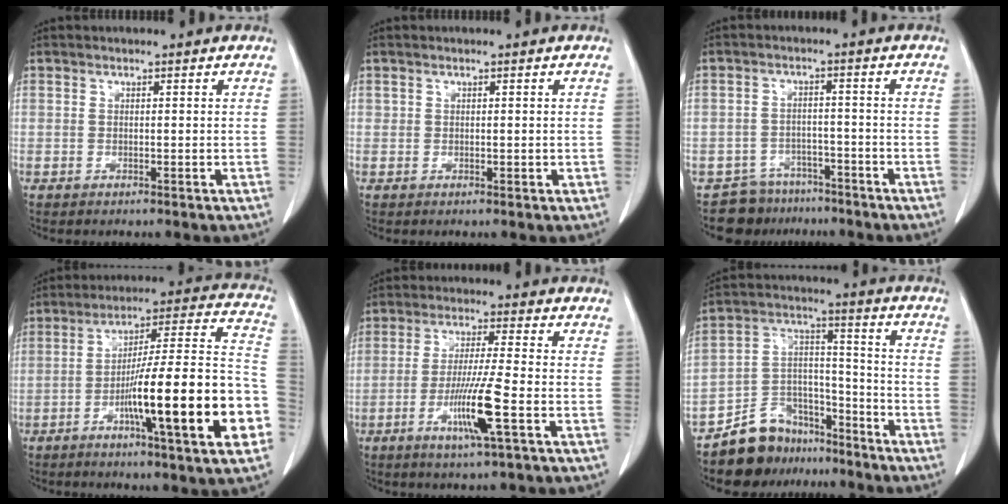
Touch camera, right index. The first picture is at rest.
{"total": 0.8, "force": [0.1, 0.7, 0.4], "torque": [-0.006, 0.004, 0.007]}
{"total": 6.6, "force": [-5.3, 3.8, -0.7], "torque": [0.021, 0.024, -0.080]}
{"total": 22.3, "force": [-7.2, 1.1, 21.1], "torque": [-0.266, 0.009, -0.110]}
{"total": 8.9, "force": [-3.2, -0.7, 8.3], "torque": [-0.156, -0.016, -0.060]}
{"total": 10.8, "force": [-8.9, 5.9, 1.6], "torque": [-0.028, 0.054, -0.151]}